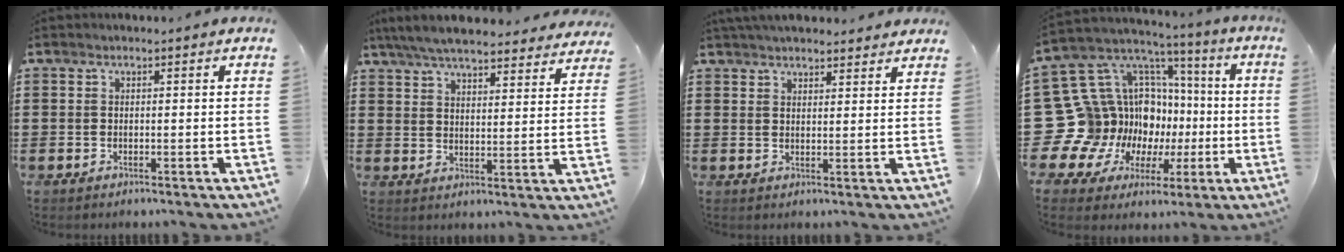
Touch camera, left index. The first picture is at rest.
{"total": 6.1, "force": [6.0, 0.2, 1.3], "torque": [-0.052, -0.031, 0.107]}
{"total": 3.6, "force": [3.5, 0.5, 0.7], "torque": [-0.023, -0.002, 0.067]}
{"total": 16.6, "force": [-1.4, 15.2, 6.7], "torque": [-0.180, -0.046, 0.024]}